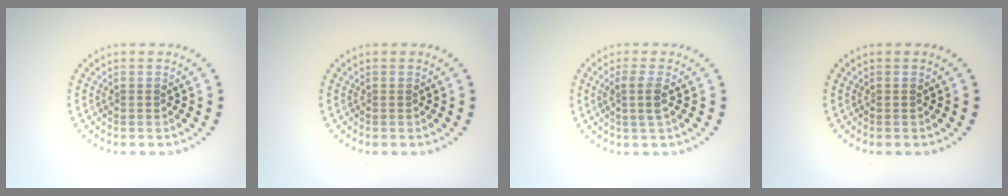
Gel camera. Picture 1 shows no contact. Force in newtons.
{"total": 0.0}
{"total": 2.0, "press": 1.6, "slide": 1.1}
{"total": 0.0}